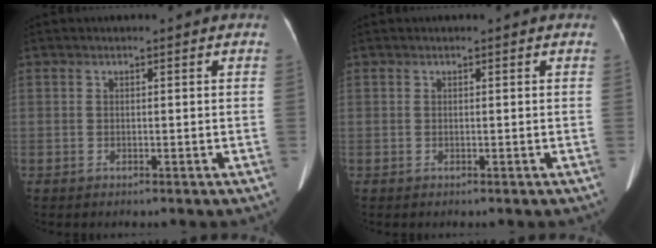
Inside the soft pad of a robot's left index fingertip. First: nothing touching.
{"total": 0.0}